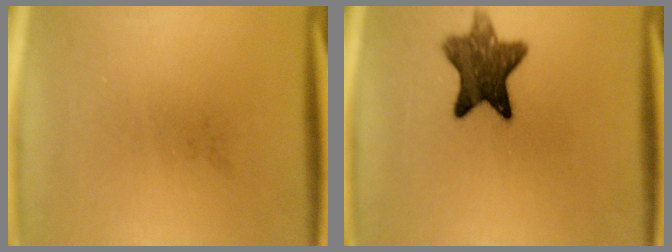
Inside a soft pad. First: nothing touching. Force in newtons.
{"total": 9.5}